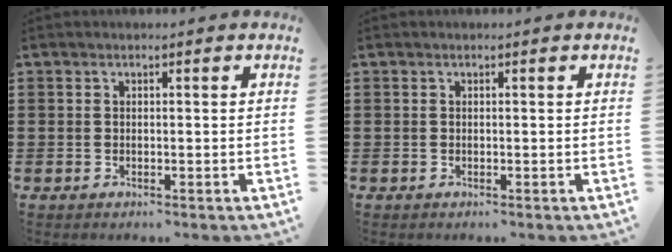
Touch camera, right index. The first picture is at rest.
{"total": 0.0}